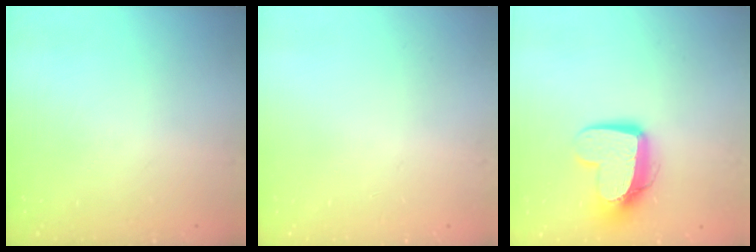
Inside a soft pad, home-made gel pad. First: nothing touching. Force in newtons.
{"total": 0.0}
{"total": 12.2, "press": 12.2, "slide": 1.2}